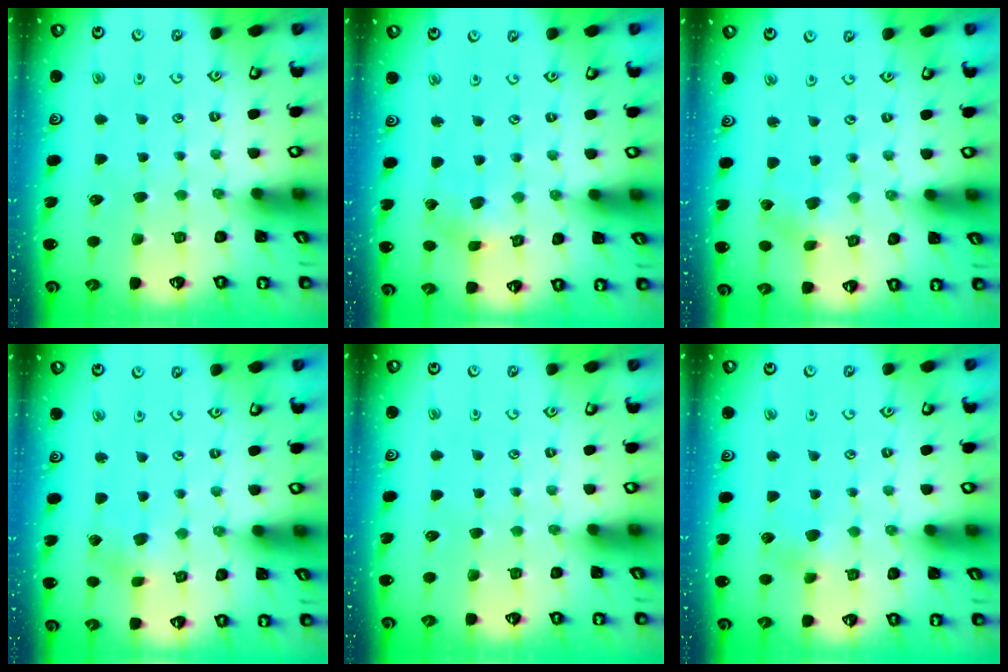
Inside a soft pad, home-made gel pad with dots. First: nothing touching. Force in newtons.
{"total": 1.5, "press": 1.5, "slide": 0.2}
{"total": 1.3, "press": 1.3, "slide": 0.2}
{"total": 2.0, "press": 1.9, "slide": 0.3}
{"total": 0.0}
{"total": 2.2, "press": 2.2, "slide": 0.3}